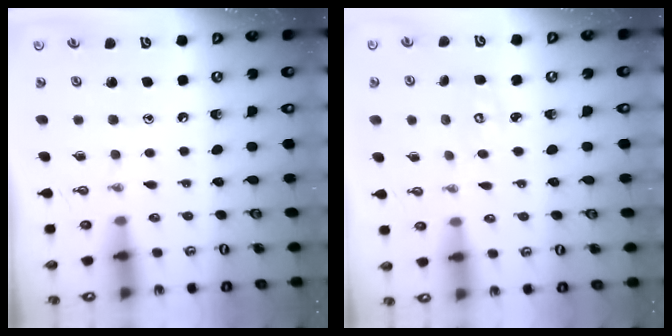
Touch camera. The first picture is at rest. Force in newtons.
{"total": 2.9, "press": 2.9, "slide": 0.2}